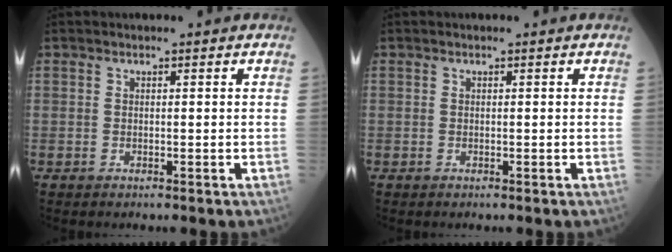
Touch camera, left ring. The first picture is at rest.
{"total": 0.0}